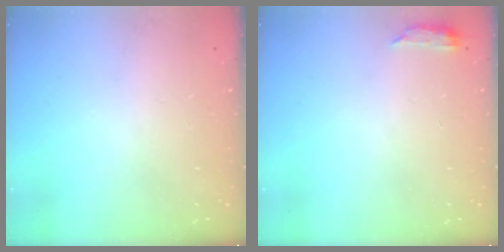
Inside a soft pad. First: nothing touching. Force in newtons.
{"total": 3.4, "press": 3.3, "slide": 0.5}